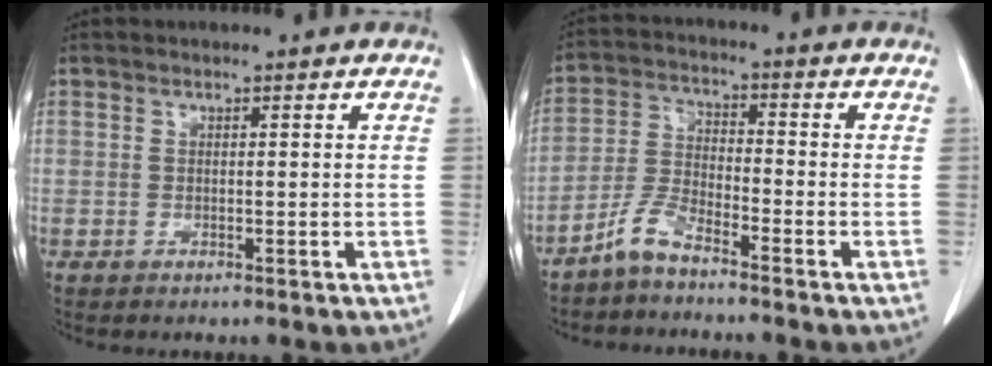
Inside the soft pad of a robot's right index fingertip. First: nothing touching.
{"total": 5.3, "force": [-4.4, 0.9, 2.7], "torque": [-0.069, -0.009, -0.094]}